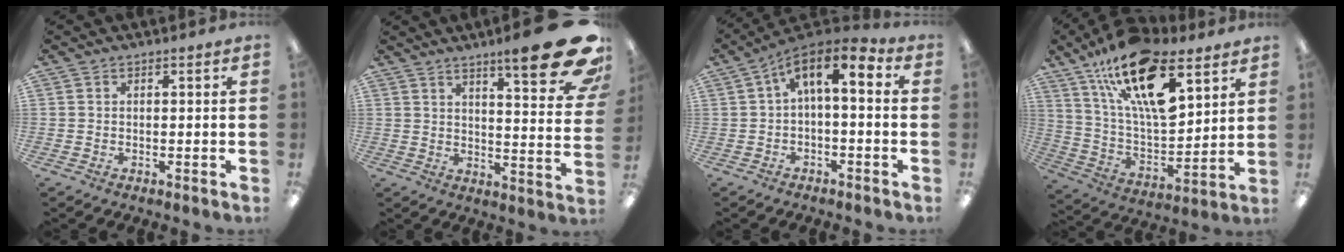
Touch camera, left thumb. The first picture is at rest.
{"total": 17.7, "force": [11.3, 3.6, 13.2], "torque": [-0.177, -0.077, 0.174]}
{"total": 7.9, "force": [1.8, 3.5, 6.9], "torque": [-0.115, -0.011, 0.031]}
{"total": 23.1, "force": [13.1, 9.5, 16.5], "torque": [-0.294, -0.065, 0.221]}